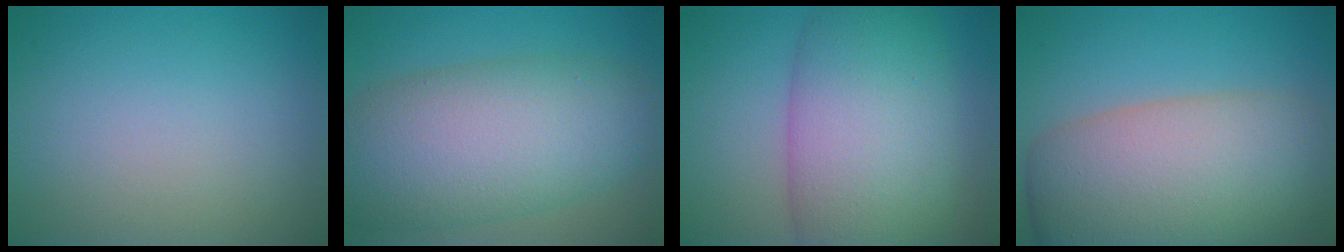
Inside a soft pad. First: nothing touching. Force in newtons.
{"total": 11.2, "press": 11.2, "slide": 0.1}
{"total": 11.4, "press": 11.4, "slide": 0.2}
{"total": 11.9, "press": 11.9, "slide": 0.8}